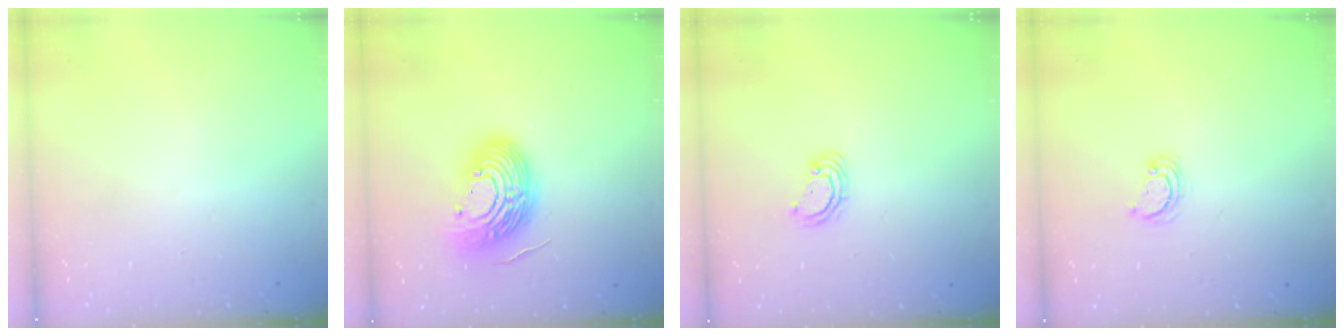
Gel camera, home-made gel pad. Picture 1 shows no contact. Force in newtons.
{"total": 17.3, "press": 17.3, "slide": 1.4}
{"total": 4.4, "press": 4.4, "slide": 0.5}
{"total": 3.3, "press": 3.3, "slide": 0.3}